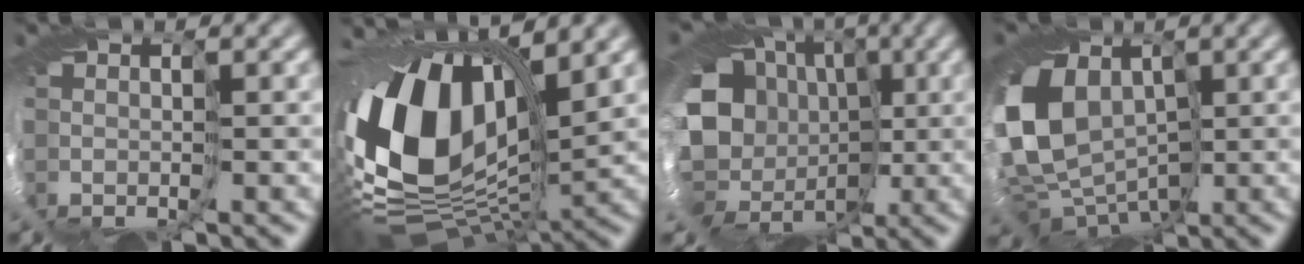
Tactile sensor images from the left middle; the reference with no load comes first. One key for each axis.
{"total": 16.3, "fx": 2.0, "fy": 10.6, "fz": 12.2, "tx": -0.274, "ty": 0.012, "tz": 0.035}
{"total": 17.3, "fx": -0.3, "fy": 15.1, "fz": 8.5, "tx": -0.157, "ty": -0.018, "tz": -0.021}
{"total": 12.2, "fx": 0.6, "fy": 9.6, "fz": 7.4, "tx": -0.181, "ty": -0.014, "tz": 0.021}